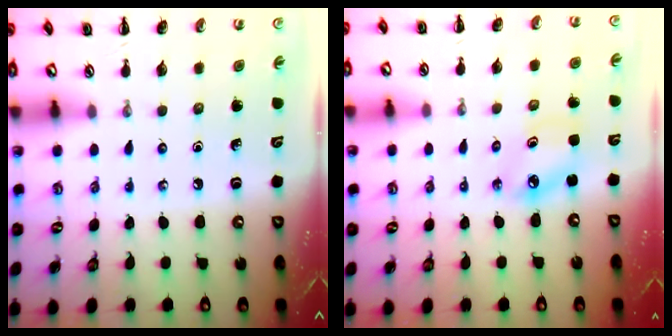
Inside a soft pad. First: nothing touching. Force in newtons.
{"total": 4.6, "press": 4.5, "slide": 1.0}